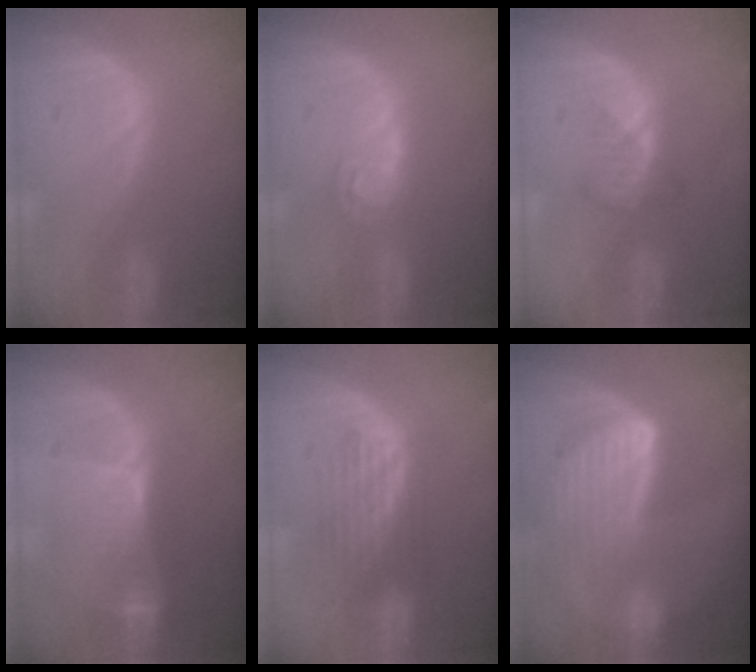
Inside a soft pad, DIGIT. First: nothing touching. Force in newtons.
{"total": 4.7, "press": 4.2, "slide": 2.1}
{"total": 2.7, "press": 2.6, "slide": 0.7}
{"total": 6.8, "press": 6.8, "slide": 0.3}
{"total": 5.4, "press": 5.4, "slide": 0.4}
{"total": 9.3, "press": 8.1, "slide": 4.6}